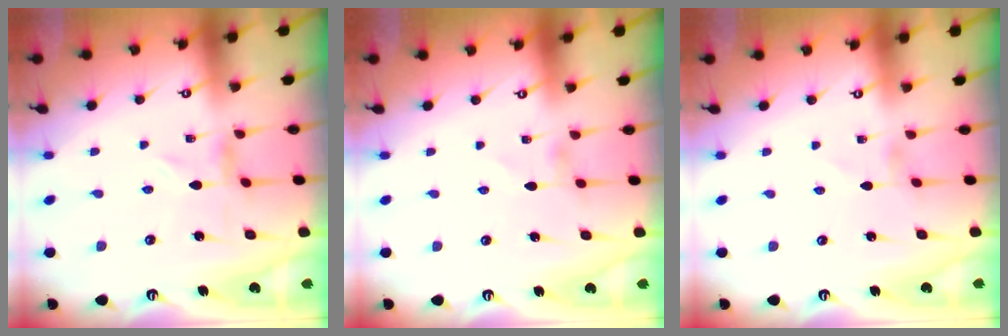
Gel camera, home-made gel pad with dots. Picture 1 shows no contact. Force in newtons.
{"total": 0.0}
{"total": 0.0}